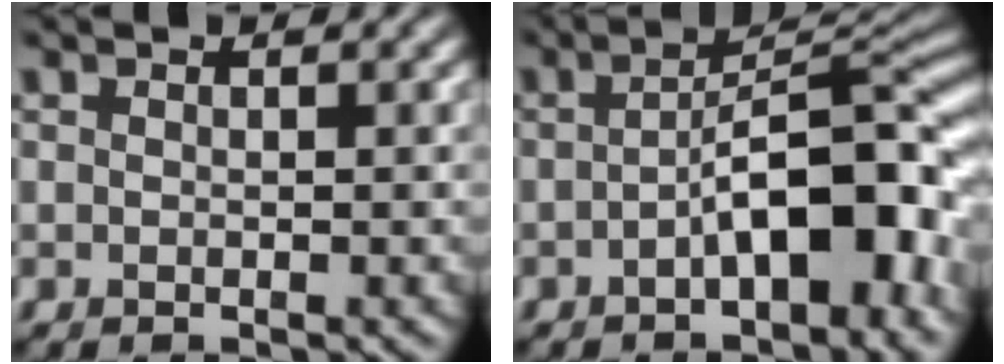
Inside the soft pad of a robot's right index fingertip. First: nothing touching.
{"total": 8.9, "force": [-2.6, 3.4, 7.9], "torque": [-0.106, 0.020, -0.045]}